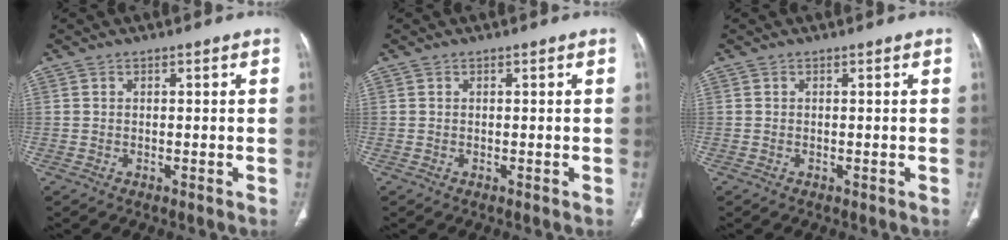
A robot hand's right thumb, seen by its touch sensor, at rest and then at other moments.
{"total": 0.0}
{"total": 0.0}